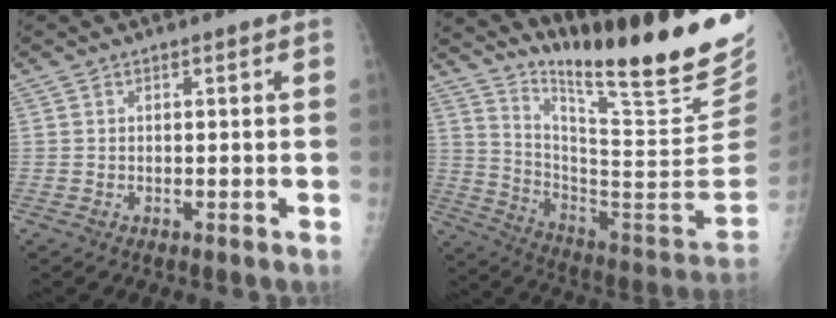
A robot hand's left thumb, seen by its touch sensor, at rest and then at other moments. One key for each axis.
{"total": 28.3, "fx": 20.8, "fy": 3.4, "fz": 18.9, "tx": -0.268, "ty": -0.137, "tz": 0.311}